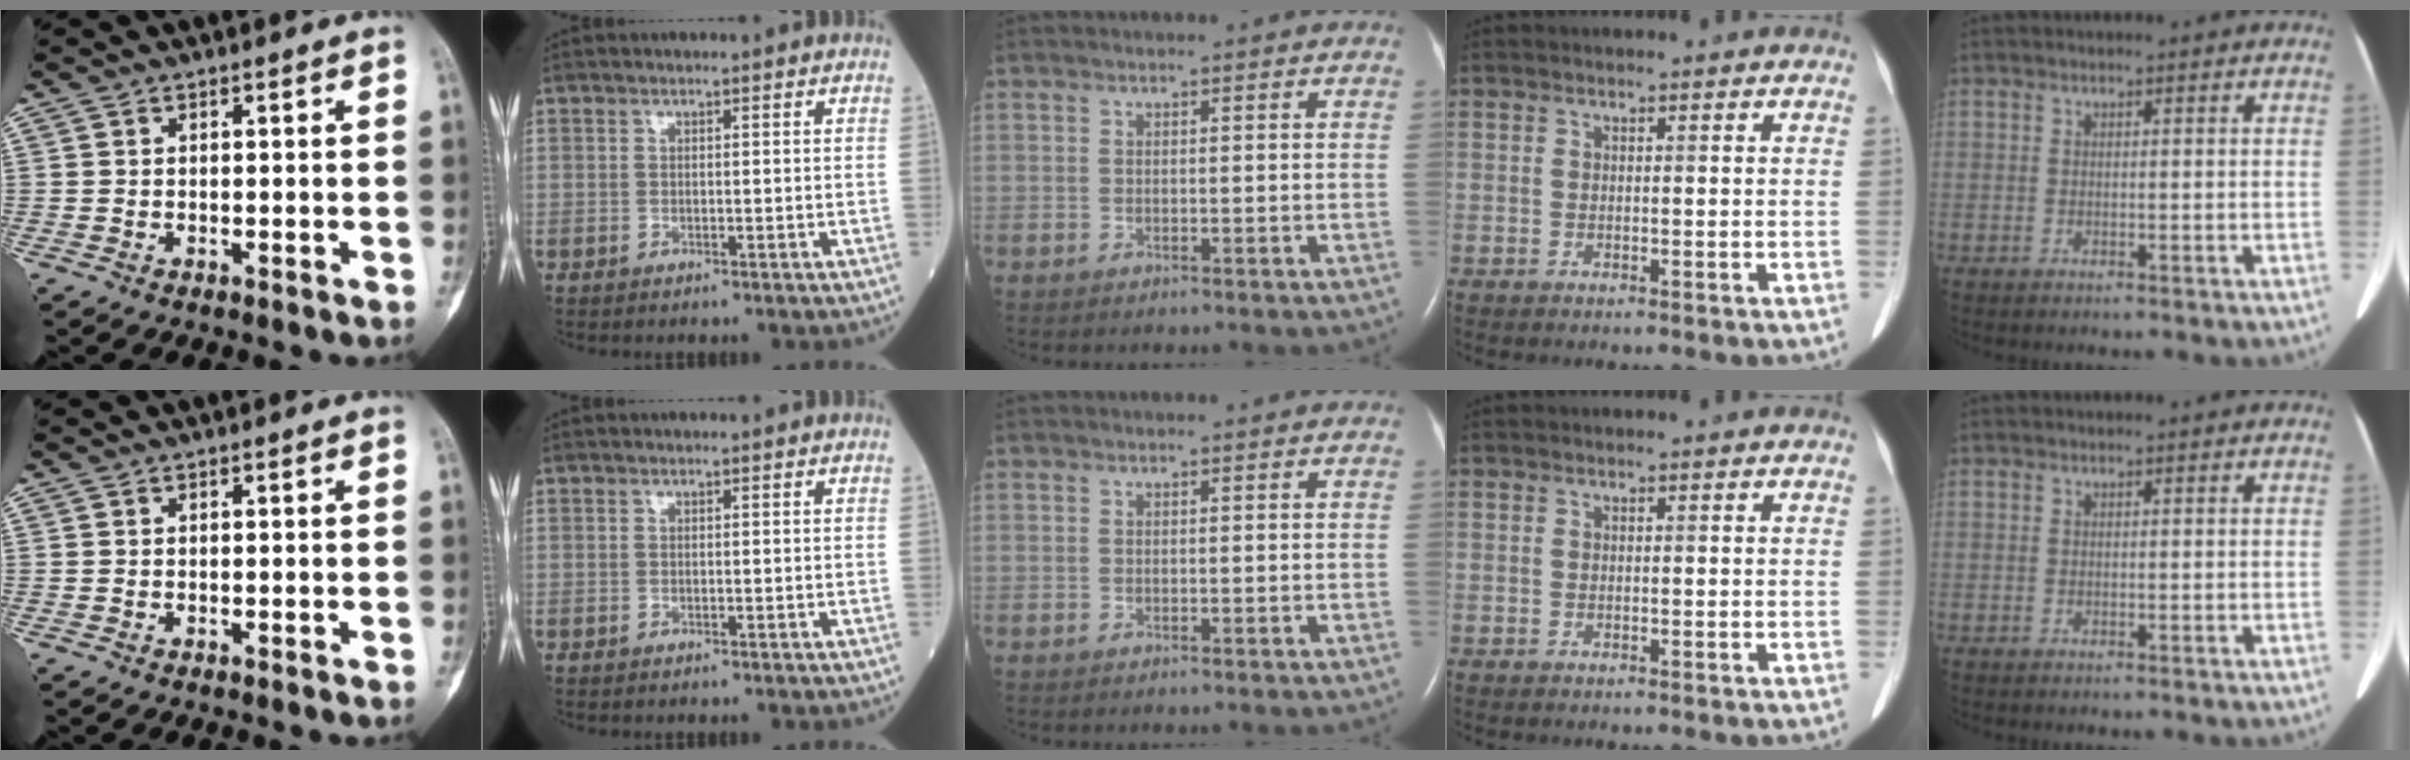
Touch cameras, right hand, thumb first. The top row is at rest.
{}